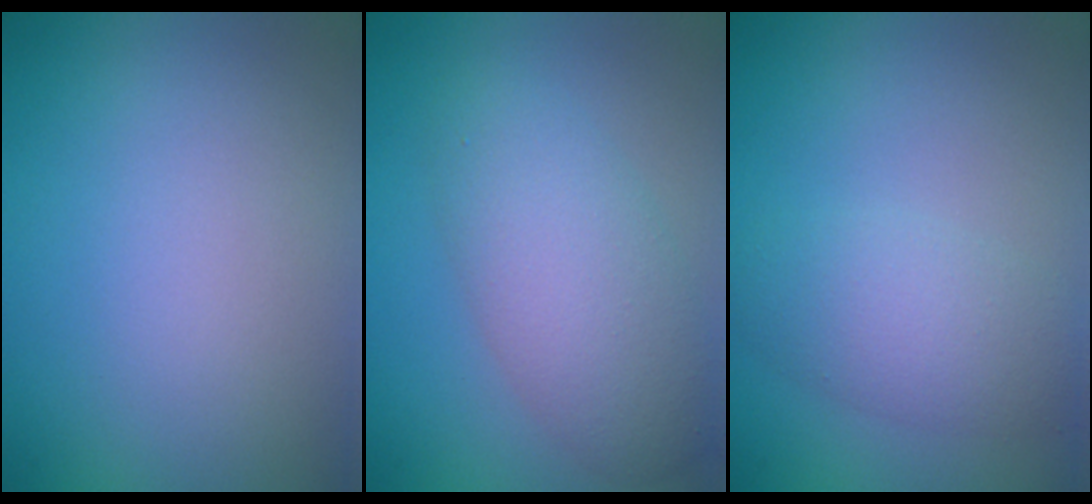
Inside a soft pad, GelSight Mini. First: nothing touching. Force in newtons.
{"total": 5.5, "press": 5.5, "slide": 0.1}
{"total": 3.5, "press": 3.5, "slide": 0.2}